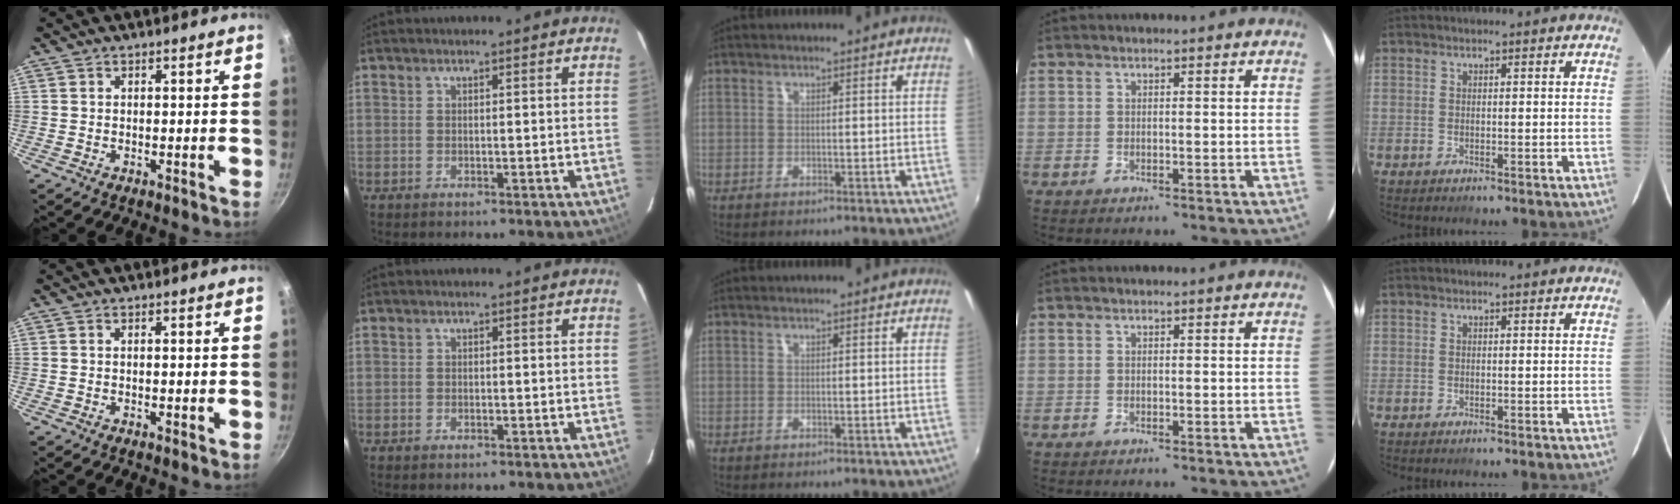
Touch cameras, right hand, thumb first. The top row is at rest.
{"thumb": {"total": 0.7, "force": [0.1, 0.2, 0.6], "torque": [-0.008, -0.001, -0.001]}, "index": {"total": 0.7, "force": [-0.6, 0.4, 0.2], "torque": [-0.004, -0.002, -0.013]}}